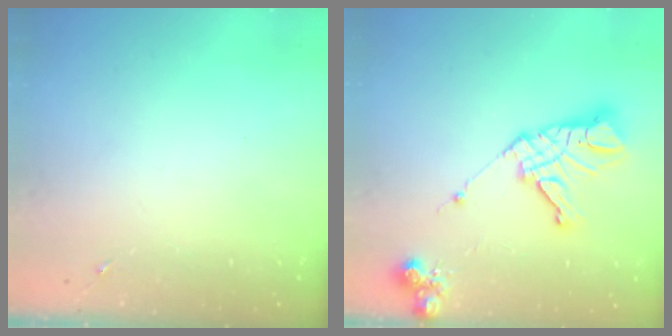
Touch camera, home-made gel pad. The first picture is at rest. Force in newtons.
{"total": 16.3, "press": 16.2, "slide": 1.8}